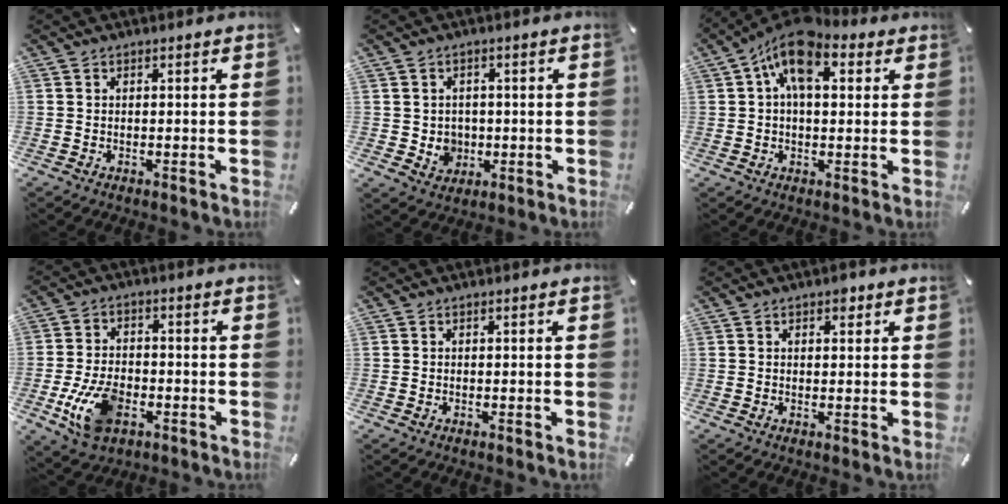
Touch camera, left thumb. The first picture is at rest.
{"total": 4.9, "force": [0.2, 4.9, 0.9], "torque": [-0.001, -0.002, 0.005]}
{"total": 10.7, "force": [3.3, 5.5, 8.6], "torque": [-0.163, -0.008, 0.058]}
{"total": 11.2, "force": [-3.8, 7.1, 7.7], "torque": [-0.160, 0.004, -0.068]}
{"total": 0.0}
{"total": 2.2, "force": [1.2, 1.5, 1.1], "torque": [-0.009, -0.001, 0.017]}